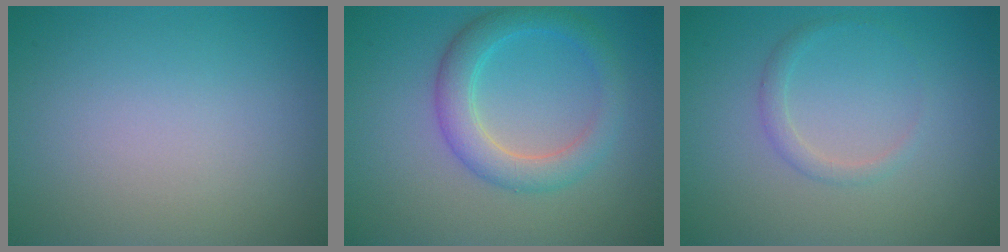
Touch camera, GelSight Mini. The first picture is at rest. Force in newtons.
{"total": 3.9, "press": 3.9, "slide": 0.2}
{"total": 1.2, "press": 1.2, "slide": 0.1}